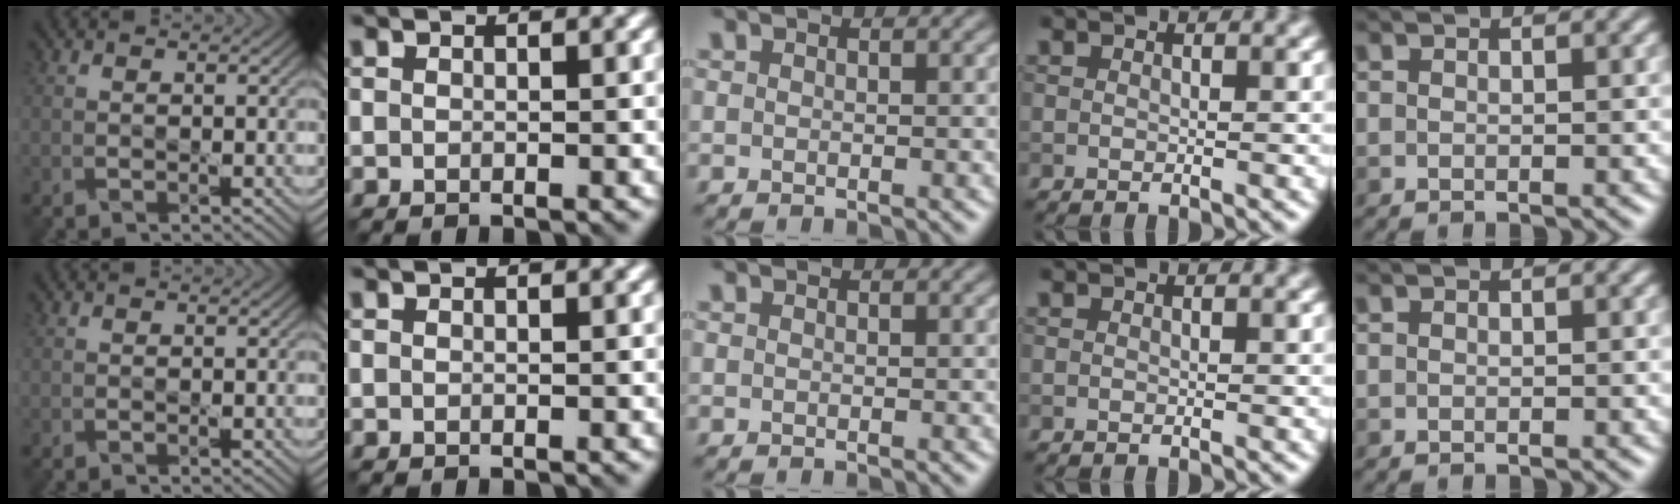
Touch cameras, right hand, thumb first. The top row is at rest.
{}